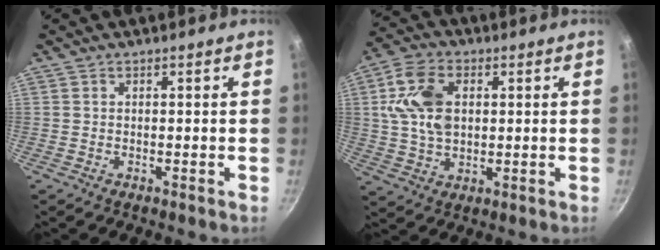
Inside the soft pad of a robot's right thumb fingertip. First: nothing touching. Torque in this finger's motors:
{"motor_torque": [1.36, 1.30, 1.04, 0.28, 0.13]}